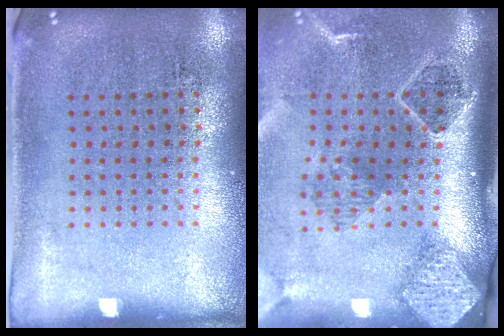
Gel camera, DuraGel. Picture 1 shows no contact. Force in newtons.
{"total": 2.7, "press": 1.9, "slide": 2.0}